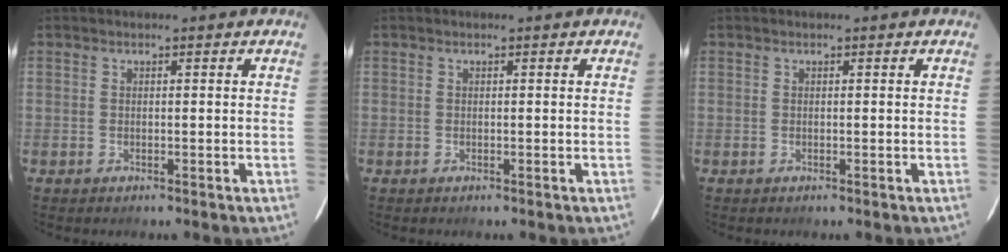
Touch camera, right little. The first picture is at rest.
{"total": 0.0}
{"total": 0.0}